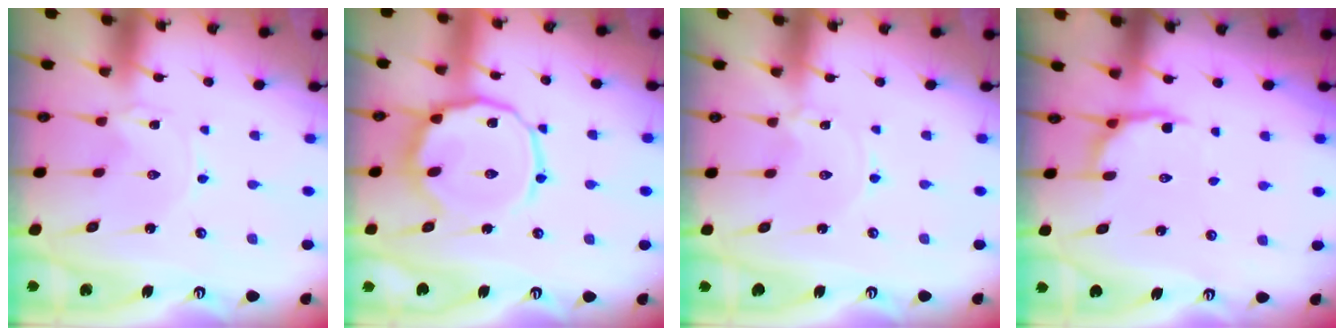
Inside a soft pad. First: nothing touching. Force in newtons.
{"total": 12.9, "press": 12.9, "slide": 1.1}
{"total": 0.0}
{"total": 4.3, "press": 3.6, "slide": 2.3}